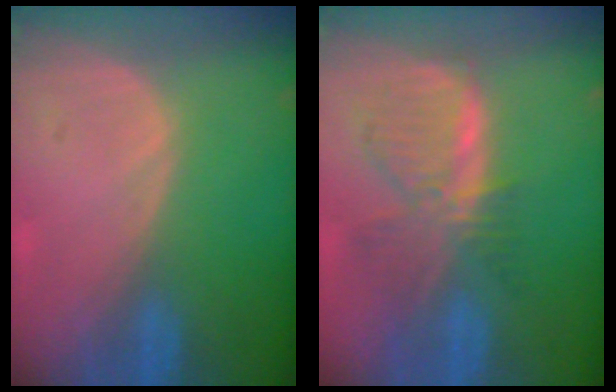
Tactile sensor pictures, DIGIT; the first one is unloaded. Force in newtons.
{"total": 8.3, "press": 7.2, "slide": 4.0}